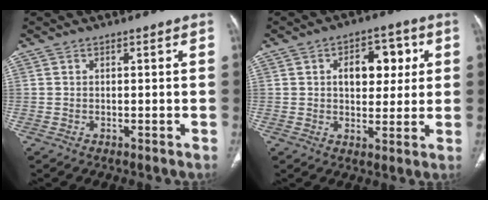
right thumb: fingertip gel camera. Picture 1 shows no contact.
{"total": 9.8, "force": [2.4, 6.3, 7.2], "torque": [-0.059, 0.006, 0.035]}